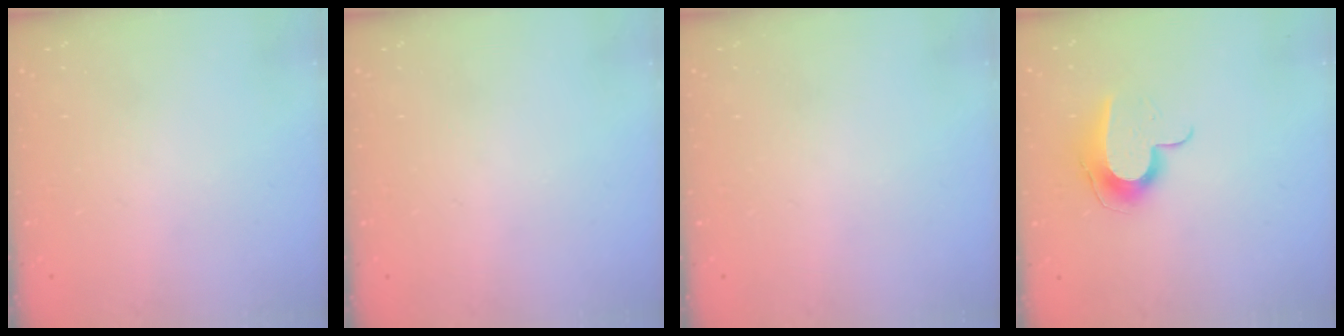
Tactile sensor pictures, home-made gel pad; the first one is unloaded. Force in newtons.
{"total": 0.0}
{"total": 0.0}
{"total": 9.9, "press": 9.9, "slide": 0.4}